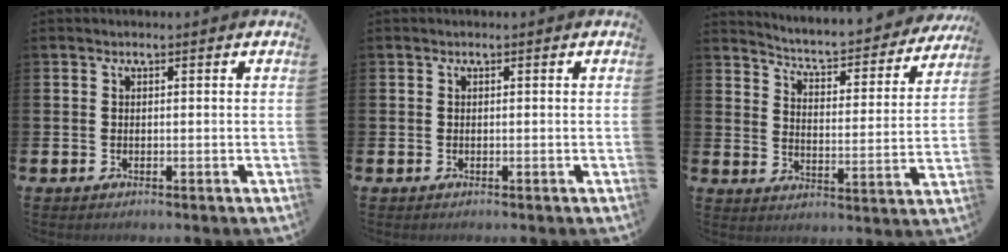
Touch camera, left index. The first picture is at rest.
{"total": 0.0}
{"total": 5.1, "force": [4.9, 0.5, 1.4], "torque": [-0.048, -0.047, 0.074]}